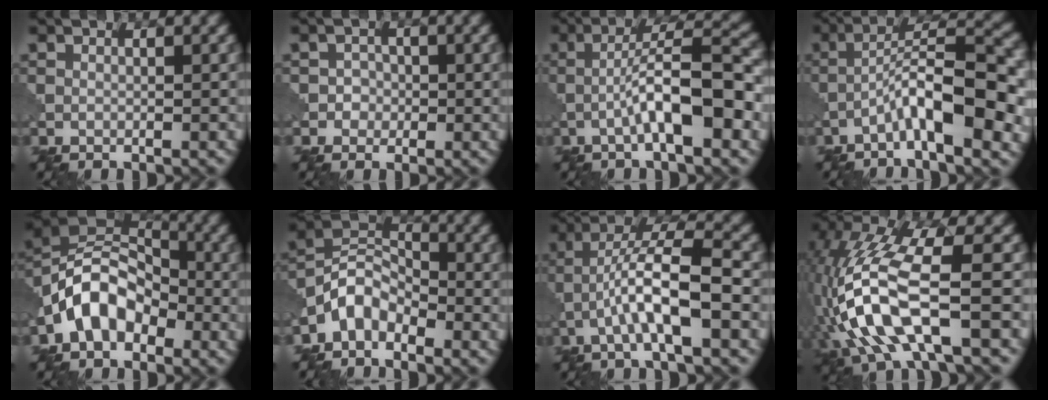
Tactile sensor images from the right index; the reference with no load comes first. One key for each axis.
{"total": 1.5, "fx": -0.3, "fy": 1.5, "fz": 0.3, "tx": 0.013, "ty": 0.000, "tz": -0.010}
{"total": 7.1, "fx": -2.0, "fy": 1.3, "fz": 6.6, "tx": -0.109, "ty": 0.020, "tz": -0.036}
{"total": 8.6, "fx": -3.4, "fy": 2.0, "fz": 7.7, "tx": -0.126, "ty": 0.022, "tz": -0.063}
{"total": 7.0, "fx": -2.7, "fy": 4.6, "fz": 4.6, "tx": -0.079, "ty": 0.018, "tz": -0.064}
{"total": 4.3, "fx": -2.7, "fy": 2.5, "fz": 2.1, "tx": -0.039, "ty": 0.012, "tz": -0.067}
{"total": 6.4, "fx": -1.9, "fy": 1.0, "fz": 6.0, "tx": -0.114, "ty": 0.022, "tz": -0.039}
{"total": 10.2, "fx": -2.6, "fy": 3.3, "fz": 9.3, "tx": -0.209, "ty": 0.010, "tz": -0.054}